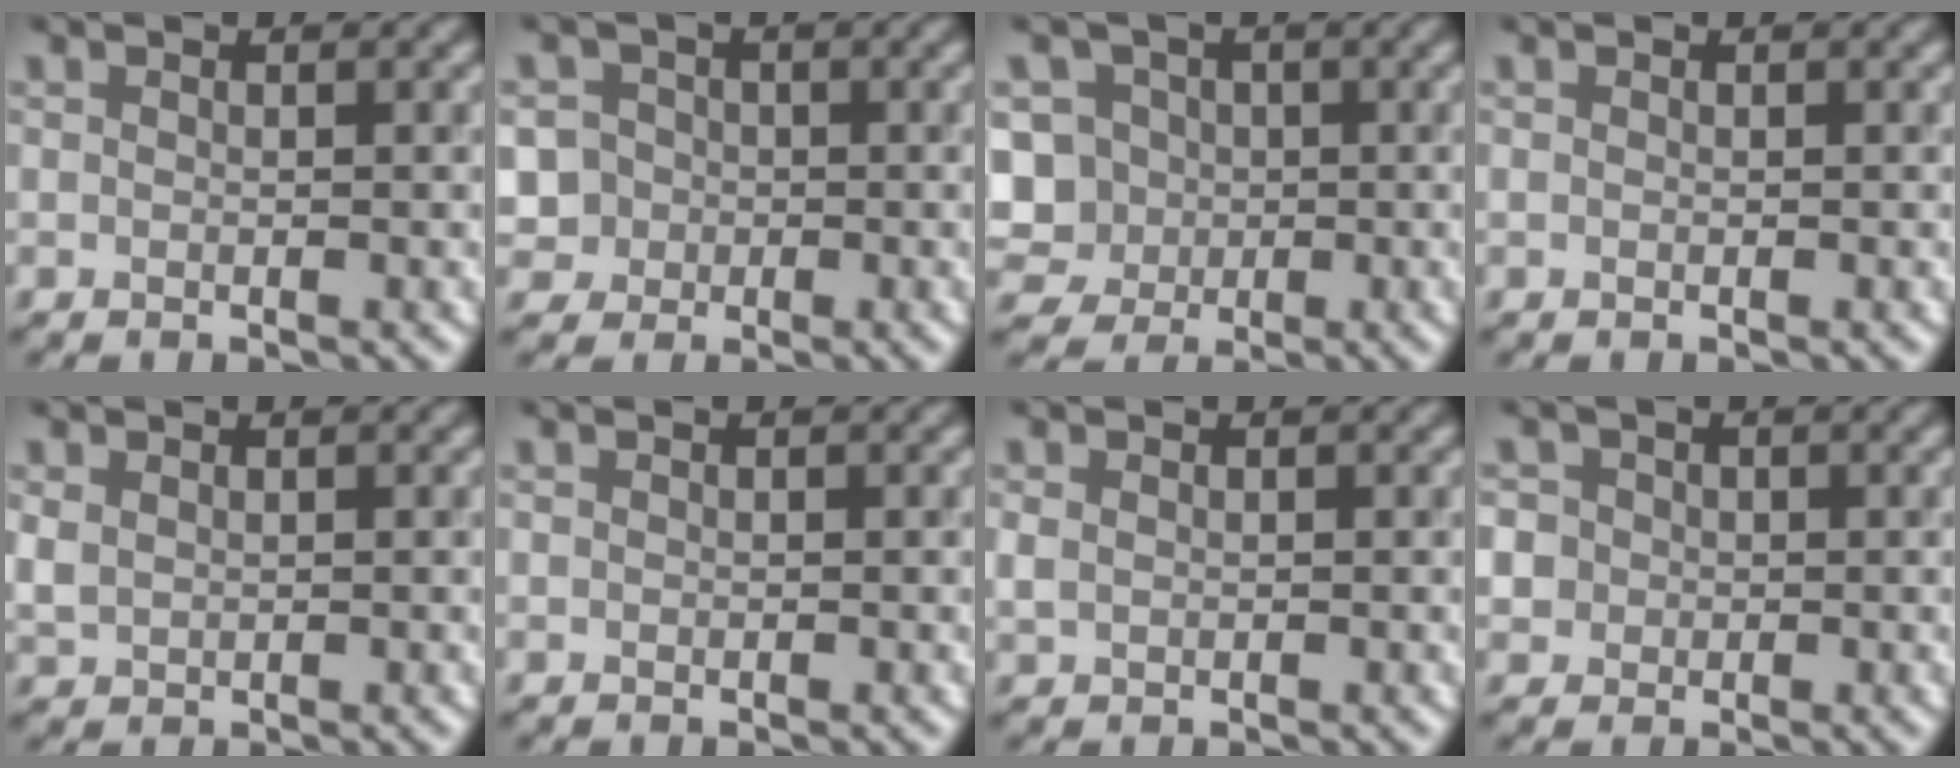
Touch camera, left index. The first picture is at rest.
{"total": 5.3, "force": [-1.0, 5.0, 1.3], "torque": [-0.019, 0.019, -0.042]}
{"total": 8.2, "force": [-0.7, 7.7, 2.8], "torque": [-0.062, 0.019, -0.042]}
{"total": 0.0}
{"total": 1.3, "force": [0.6, 1.0, 0.7], "torque": [-0.018, -0.001, 0.016]}
{"total": 0.0}
{"total": 0.9, "force": [0.2, 0.8, 0.5], "torque": [-0.013, 0.000, 0.007]}
{"total": 4.7, "force": [1.0, 4.3, 1.7], "torque": [-0.033, 0.034, -0.003]}